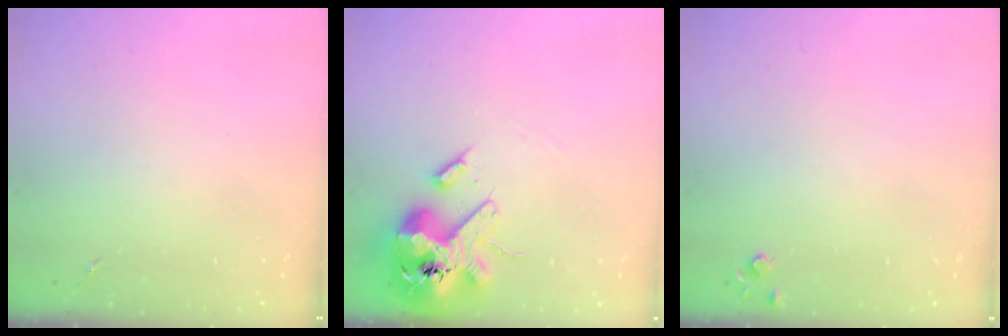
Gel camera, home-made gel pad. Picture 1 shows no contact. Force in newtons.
{"total": 16.8, "press": 16.5, "slide": 2.9}
{"total": 4.3, "press": 4.3, "slide": 0.7}